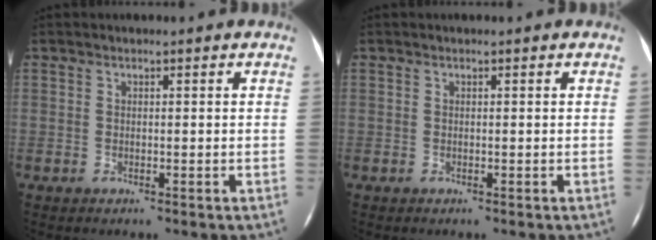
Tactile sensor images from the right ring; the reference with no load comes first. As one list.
[{"total": 0.0}]